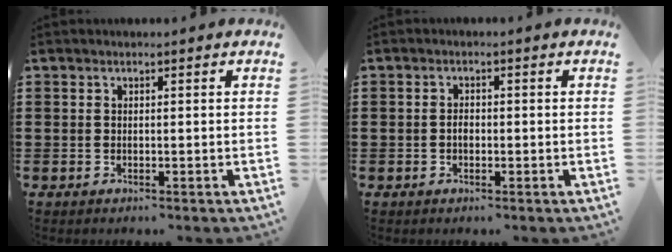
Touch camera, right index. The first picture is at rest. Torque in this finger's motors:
{"motor_torque": [0.79, -0.03, 0.22, 0.05]}